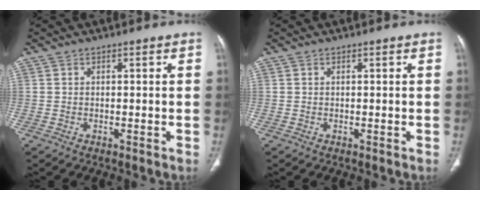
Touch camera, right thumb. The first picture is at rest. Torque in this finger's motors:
{"motor_torque": [-0.05, -0.13, -0.26, -0.09, 0.03]}